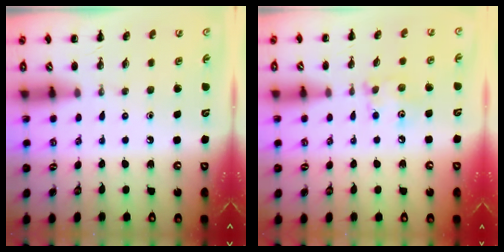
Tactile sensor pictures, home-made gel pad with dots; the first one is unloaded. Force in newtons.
{"total": 5.6, "press": 5.5, "slide": 0.5}